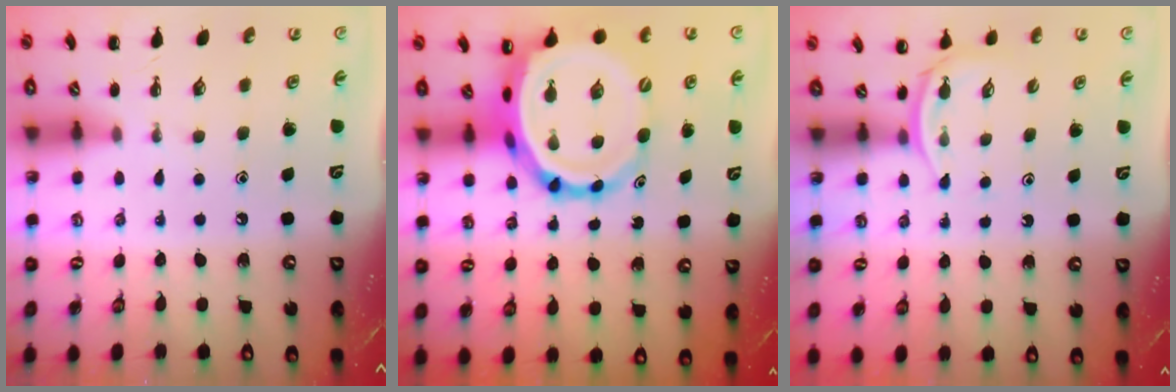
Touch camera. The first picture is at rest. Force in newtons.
{"total": 11.3, "press": 10.9, "slide": 2.7}
{"total": 2.6, "press": 2.5, "slide": 0.8}